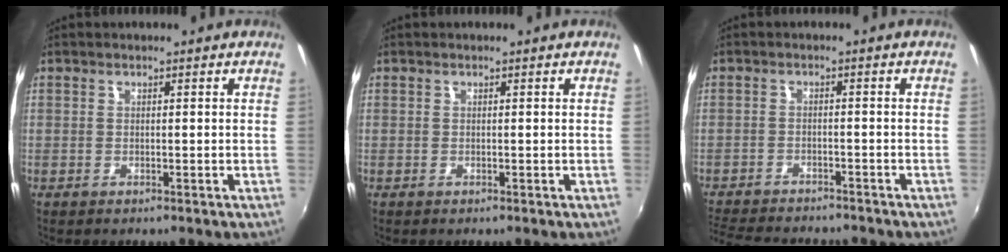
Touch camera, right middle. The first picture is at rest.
{"total": 0.0}
{"total": 11.7, "force": [-10.6, 2.8, 4.2], "torque": [-0.109, -0.016, -0.166]}